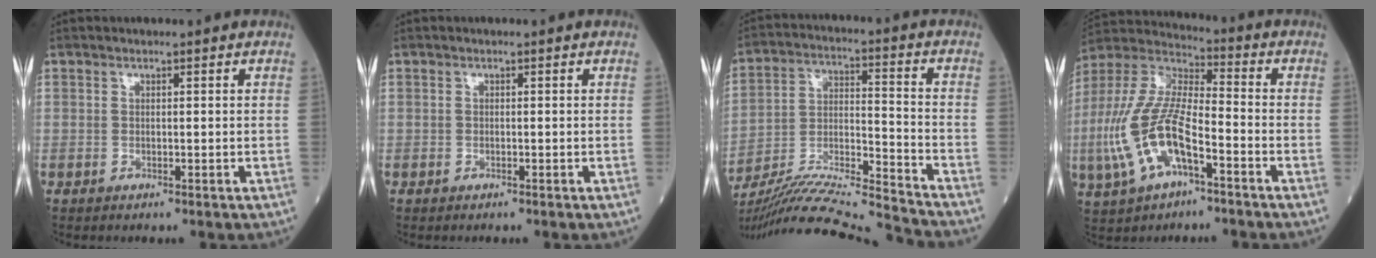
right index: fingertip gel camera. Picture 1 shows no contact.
{"total": 0.0}
{"total": 19.7, "force": [-18.6, -1.8, 6.4], "torque": [-0.136, -0.013, -0.313]}
{"total": 15.0, "force": [-5.3, 5.3, 13.0], "torque": [-0.297, 0.002, -0.098]}